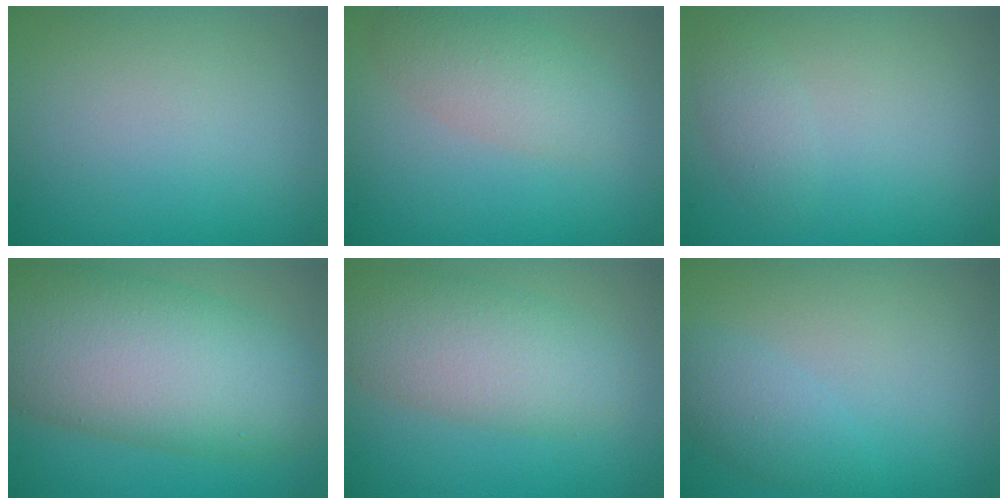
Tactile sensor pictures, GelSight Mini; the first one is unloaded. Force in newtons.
{"total": 3.5, "press": 3.5, "slide": 0.2}
{"total": 1.5, "press": 1.5, "slide": 0.1}
{"total": 11.2, "press": 11.2, "slide": 0.1}
{"total": 5.7, "press": 5.7, "slide": 0.3}
{"total": 2.2, "press": 2.2, "slide": 0.2}